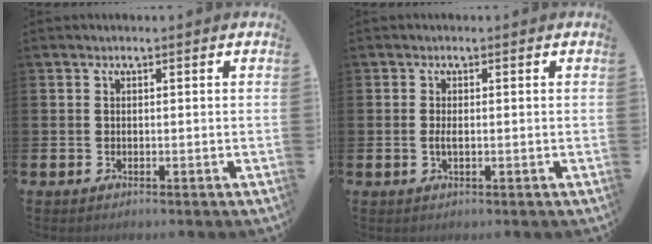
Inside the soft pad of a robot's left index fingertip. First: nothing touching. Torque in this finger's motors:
{"motor_torque": [0.38, -0.14, 0.02, 0.07]}